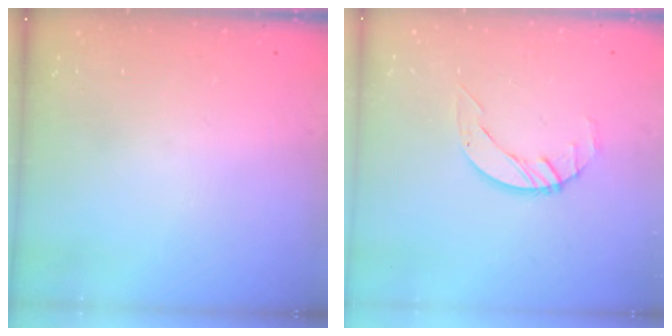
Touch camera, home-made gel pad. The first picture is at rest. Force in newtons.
{"total": 2.7, "press": 2.6, "slide": 0.4}